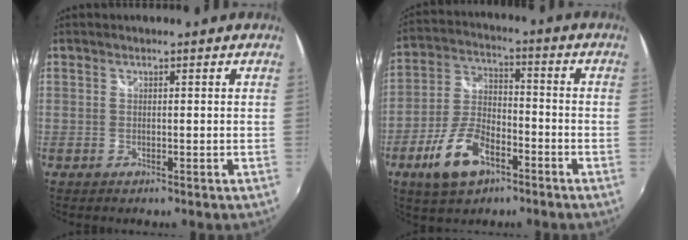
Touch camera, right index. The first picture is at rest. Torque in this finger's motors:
{"motor_torque": [0.75, -0.71, 0.55, 0.09]}